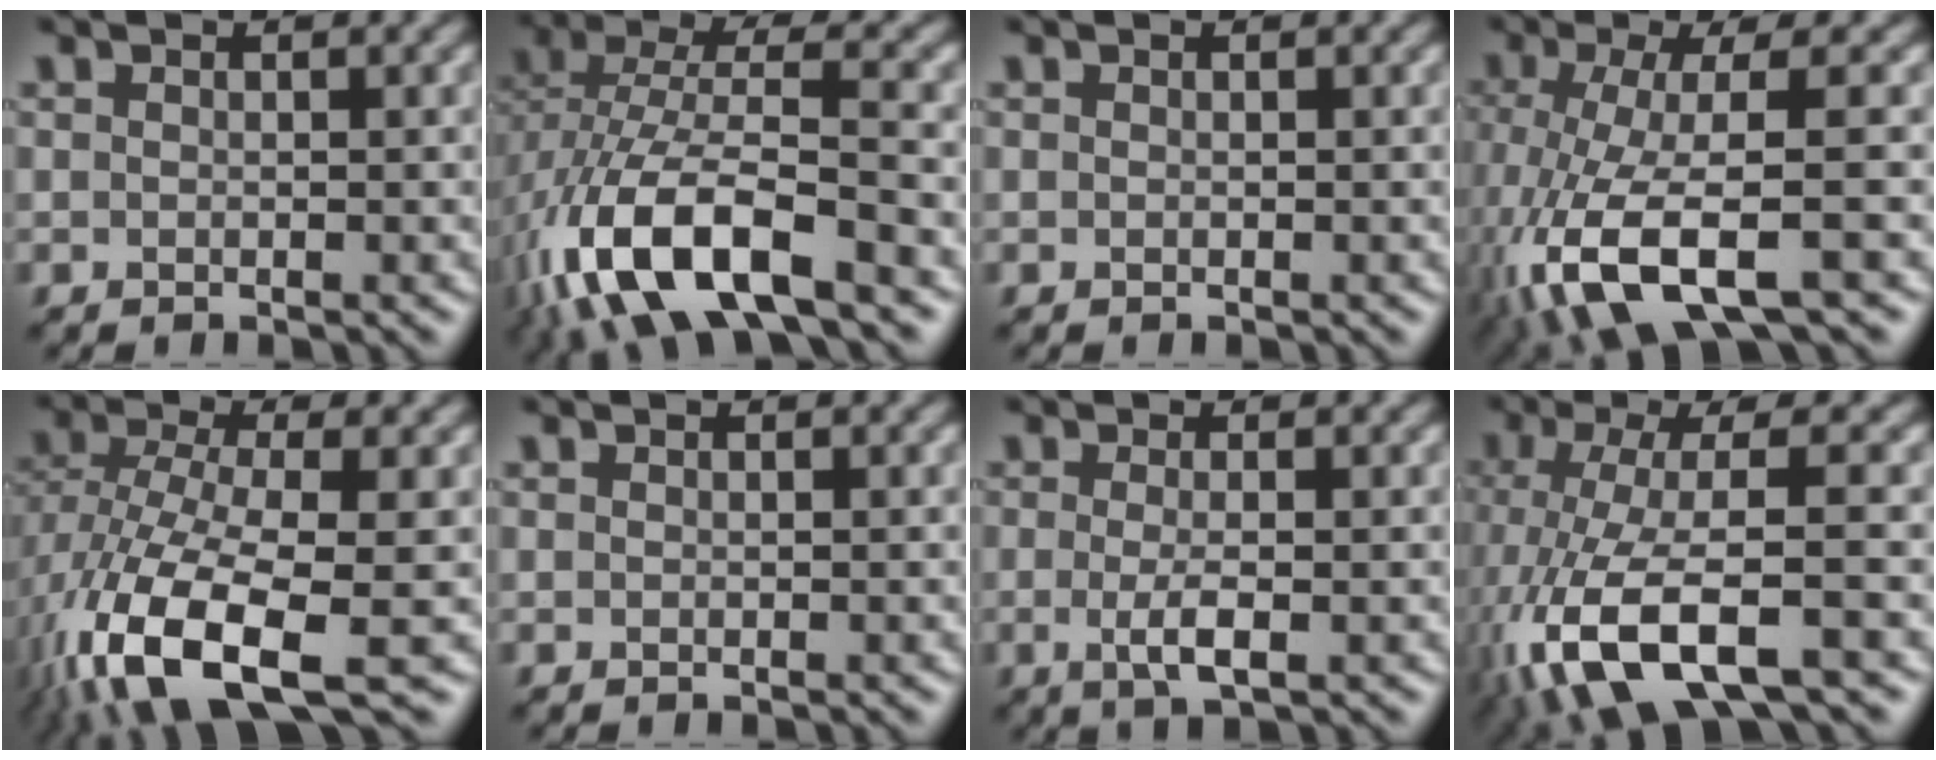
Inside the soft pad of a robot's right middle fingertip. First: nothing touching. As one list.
[{"total": 12.2, "force": [-5.5, 4.8, 9.7], "torque": [-0.201, -0.001, -0.107]}, {"total": 0.0}, {"total": 10.1, "force": [-3.8, 3.1, 8.8], "torque": [-0.184, -0.013, -0.072]}, {"total": 12.0, "force": [-5.0, 4.8, 9.8], "torque": [-0.210, -0.019, -0.089]}, {"total": 0.0}, {"total": 2.5, "force": [-0.4, 0.6, 2.4], "torque": [-0.047, -0.008, -0.007]}, {"total": 10.5, "force": [-4.0, 3.4, 9.1], "torque": [-0.196, -0.010, -0.074]}]